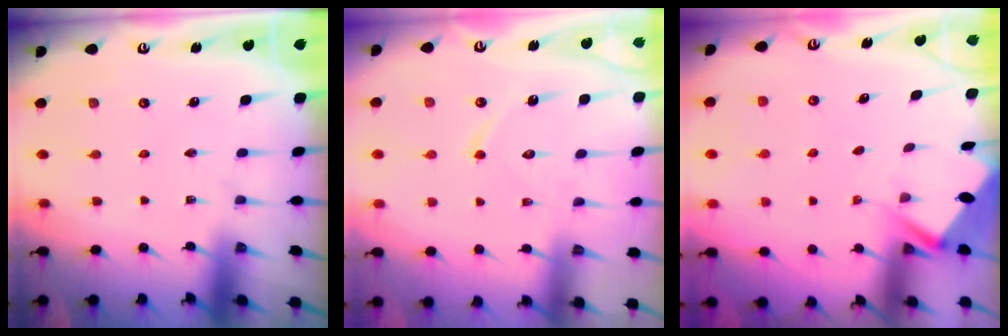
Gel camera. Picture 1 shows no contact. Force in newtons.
{"total": 9.1, "press": 9.1, "slide": 0.6}
{"total": 3.0, "press": 2.9, "slide": 0.4}